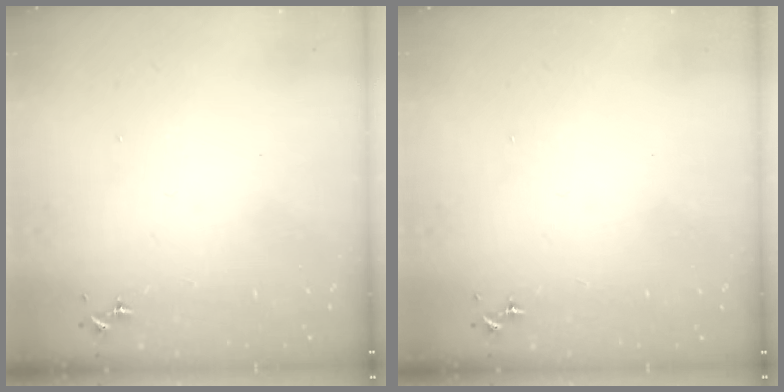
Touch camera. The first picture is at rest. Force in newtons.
{"total": 0.0}